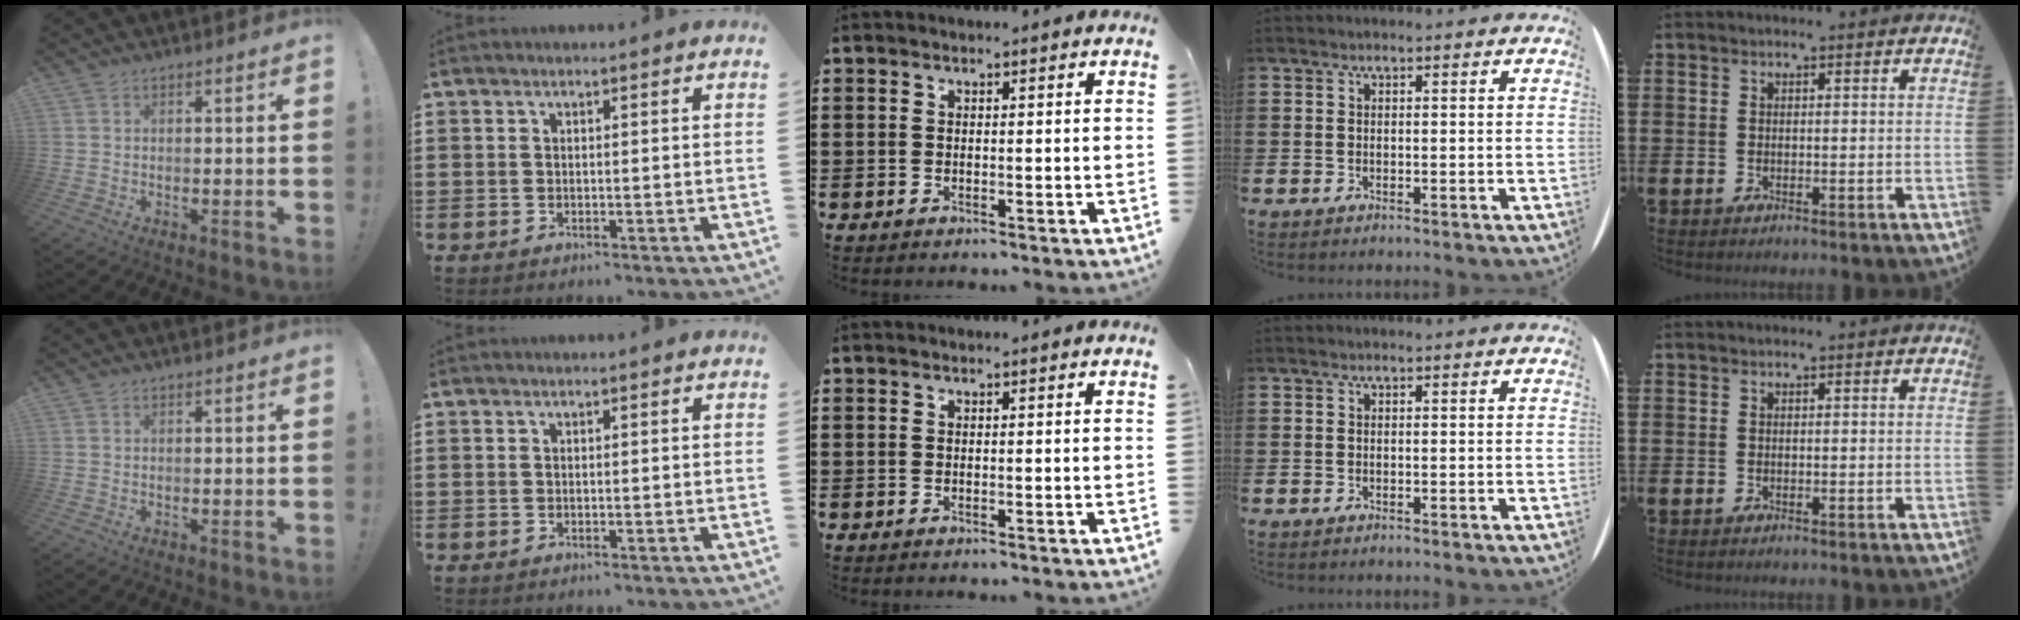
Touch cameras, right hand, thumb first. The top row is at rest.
{}